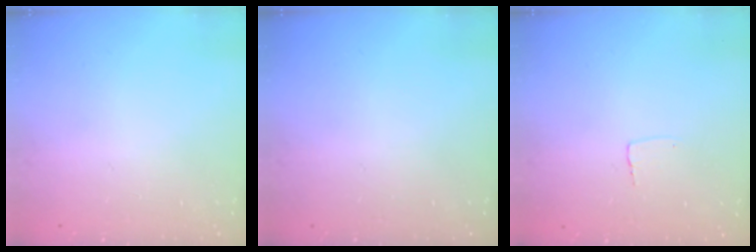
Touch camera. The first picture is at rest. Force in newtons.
{"total": 0.0}
{"total": 2.6, "press": 2.6, "slide": 0.1}